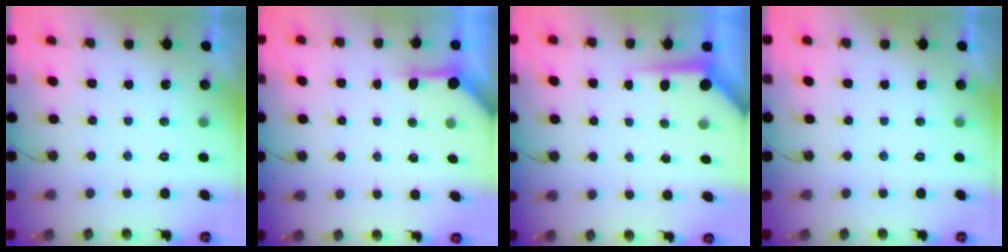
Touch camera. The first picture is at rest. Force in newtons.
{"total": 3.2, "press": 3.2, "slide": 0.4}
{"total": 5.0, "press": 5.0, "slide": 0.4}
{"total": 0.0}